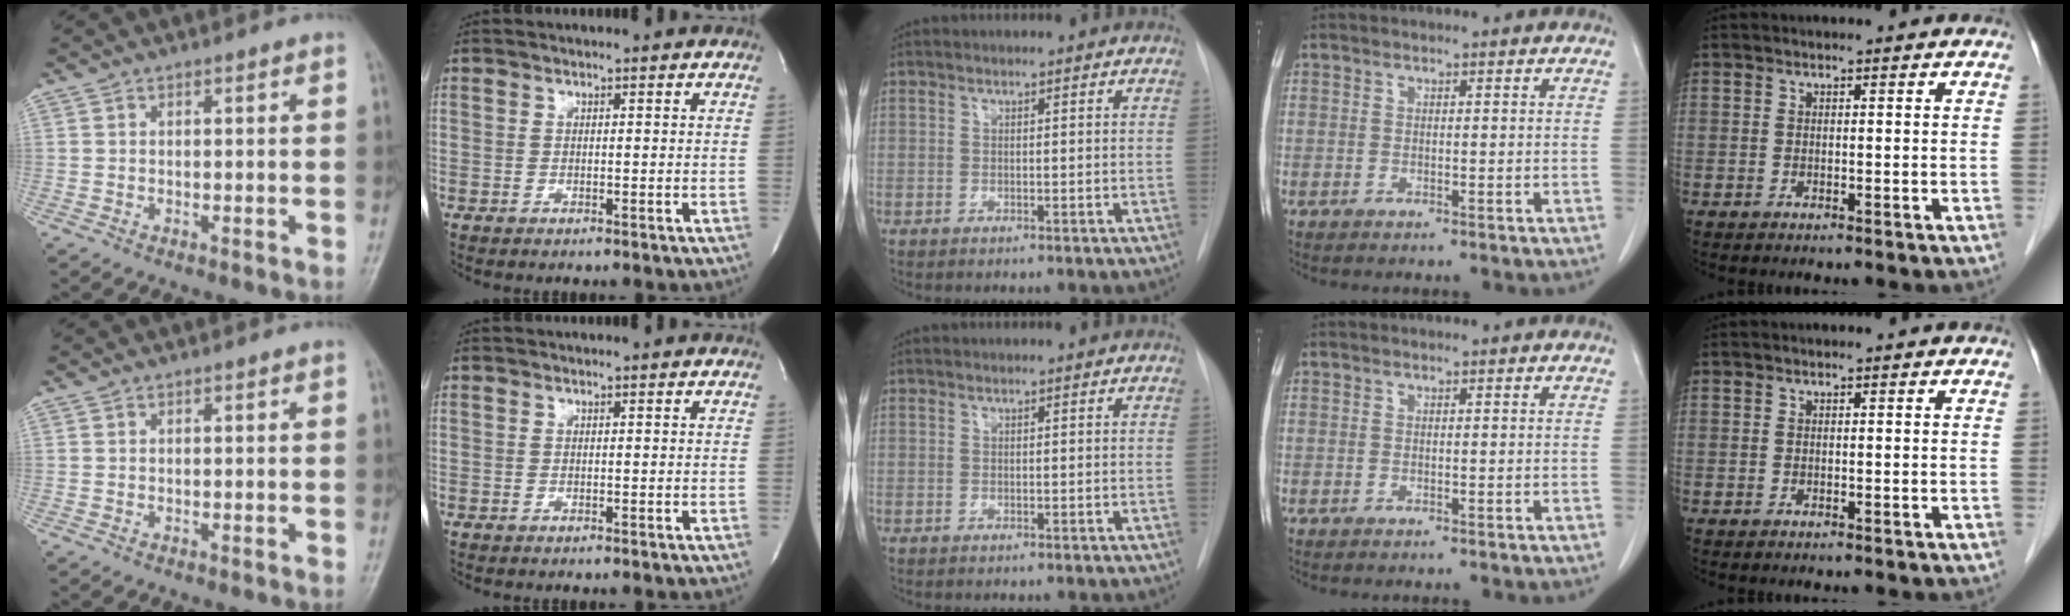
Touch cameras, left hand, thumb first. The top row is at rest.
{}